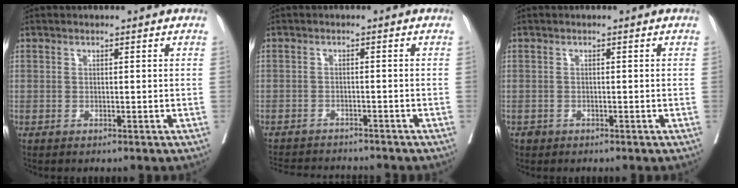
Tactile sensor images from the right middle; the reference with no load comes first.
{"total": 9.1, "force": [-8.7, 1.5, 2.1], "torque": [-0.036, 0.002, -0.121]}
{"total": 0.9, "force": [-0.5, 0.7, 0.0], "torque": [-0.003, 0.003, -0.008]}